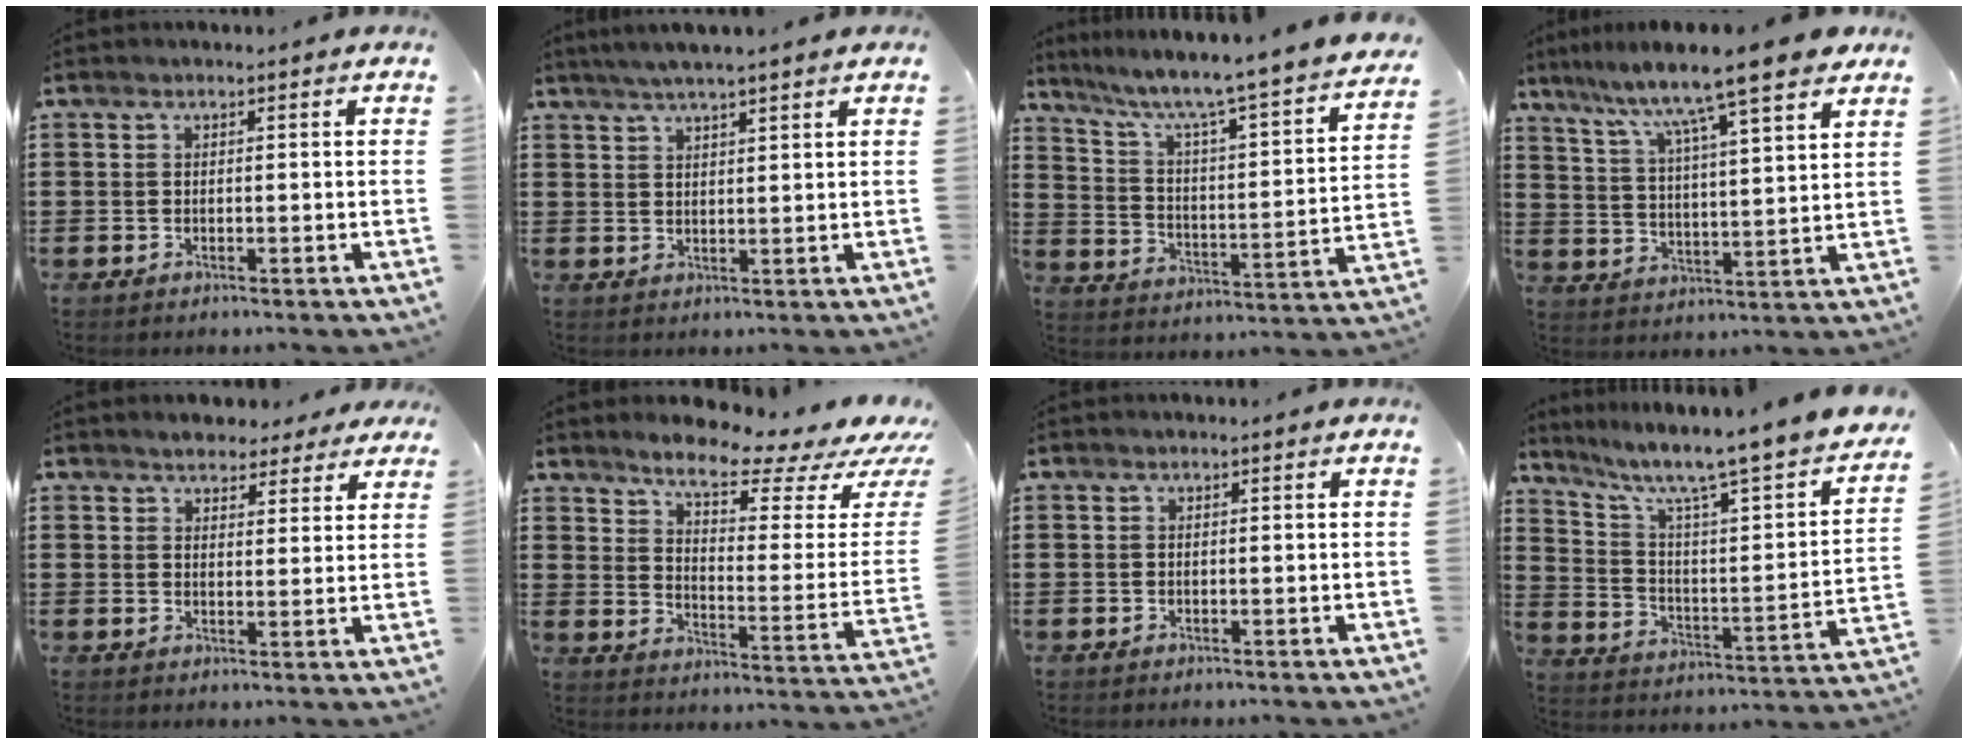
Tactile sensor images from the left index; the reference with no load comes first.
{"total": 3.3, "force": [2.8, -0.1, 1.8], "torque": [-0.040, -0.001, 0.051]}
{"total": 5.1, "force": [4.1, -0.5, 3.0], "torque": [-0.080, -0.052, 0.055]}
{"total": 9.6, "force": [8.1, -0.5, 5.1], "torque": [-0.115, -0.059, 0.127]}
{"total": 3.5, "force": [3.2, 1.3, 0.2], "torque": [-0.016, 0.000, 0.061]}
{"total": 7.8, "force": [6.6, 1.0, 4.0], "torque": [-0.084, -0.047, 0.110]}
{"total": 0.0}
{"total": 7.2, "force": [5.5, 0.3, 4.7], "torque": [-0.107, -0.056, 0.079]}